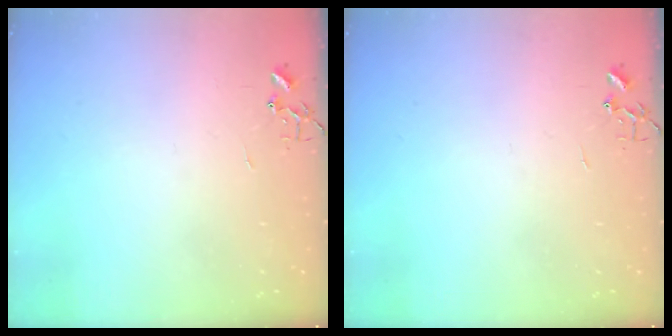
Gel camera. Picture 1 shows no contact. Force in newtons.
{"total": 0.0}